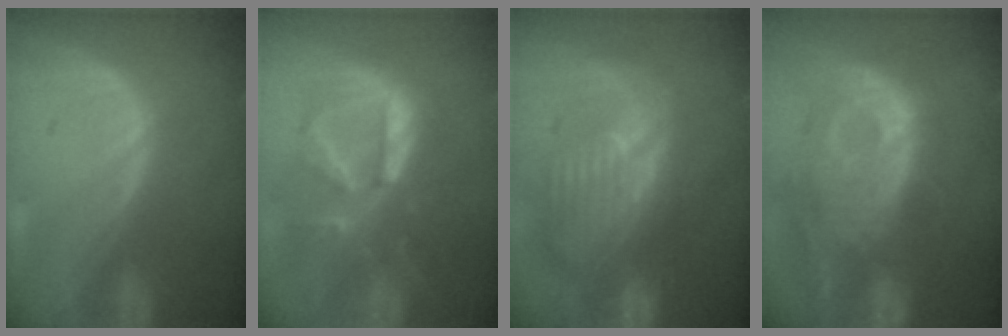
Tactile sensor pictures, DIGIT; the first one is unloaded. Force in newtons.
{"total": 9.3, "press": 8.9, "slide": 2.8}
{"total": 11.6, "press": 10.1, "slide": 5.8}
{"total": 12.2, "press": 10.9, "slide": 5.6}